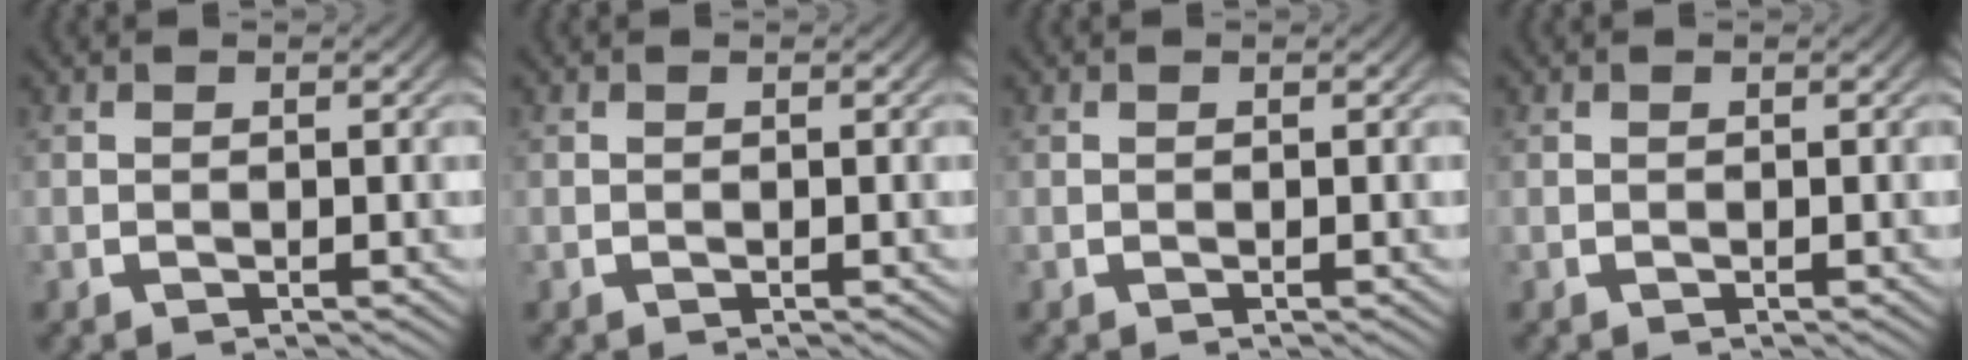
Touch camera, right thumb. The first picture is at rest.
{"total": 0.0}
{"total": 0.0}
{"total": 0.0}